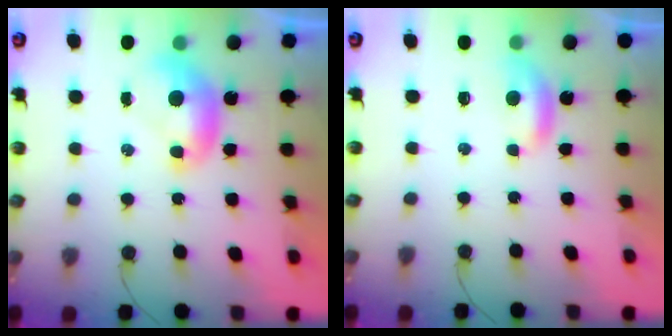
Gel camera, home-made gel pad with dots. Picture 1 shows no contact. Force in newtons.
{"total": 1.8, "press": 1.7, "slide": 0.4}